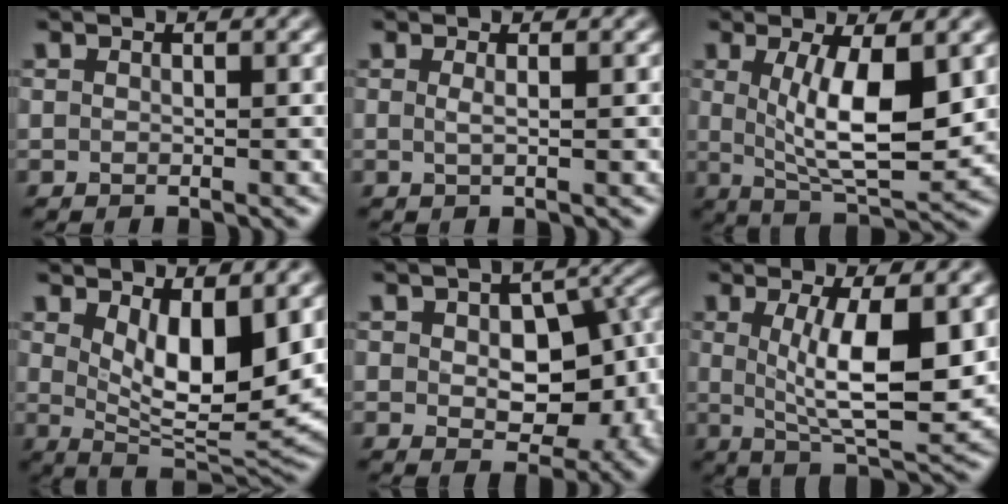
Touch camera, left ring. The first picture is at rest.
{"total": 0.9, "force": [0.1, 0.3, 0.9], "torque": [-0.014, 0.001, 0.000]}
{"total": 7.8, "force": [1.2, 2.5, 7.3], "torque": [-0.127, -0.016, 0.027]}
{"total": 7.8, "force": [2.1, 3.1, 6.9], "torque": [-0.117, -0.023, 0.042]}
{"total": 11.4, "force": [-0.4, 7.1, 8.9], "torque": [-0.095, -0.013, 0.012]}
{"total": 7.8, "force": [1.1, 2.2, 7.4], "torque": [-0.126, -0.014, 0.026]}